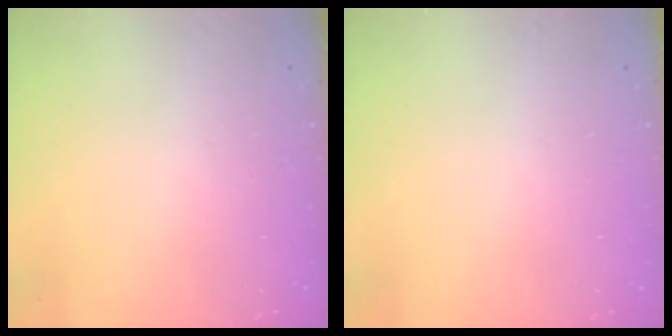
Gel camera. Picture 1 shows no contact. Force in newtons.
{"total": 0.0}